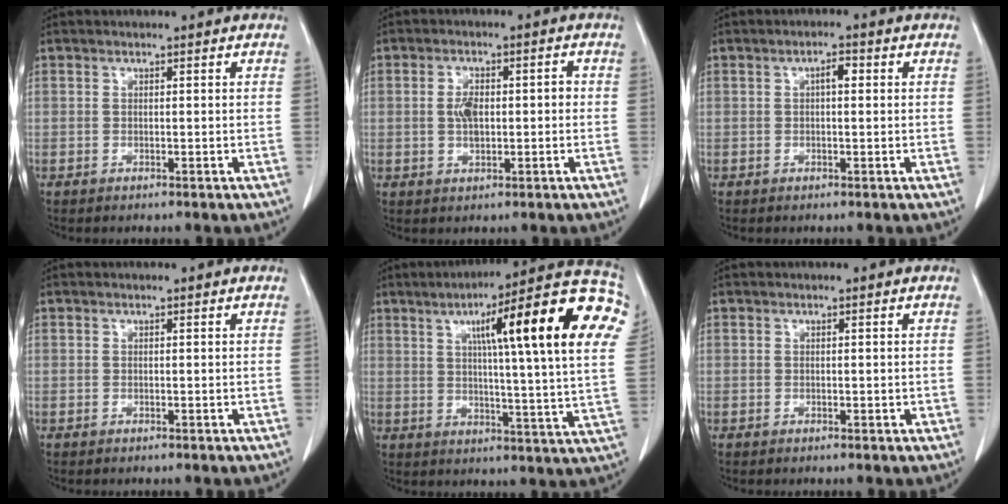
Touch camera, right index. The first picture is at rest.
{"total": 4.7, "force": [-0.1, 2.1, 4.2], "torque": [-0.081, 0.012, -0.001]}
{"total": 2.0, "force": [0.4, 0.6, 1.8], "torque": [-0.030, 0.005, 0.005]}
{"total": 0.0}
{"total": 23.8, "force": [7.4, 1.1, 22.6], "torque": [-0.263, 0.038, 0.092]}
{"total": 0.8, "force": [0.0, 0.3, 0.7], "torque": [-0.012, -0.002, 0.001]}